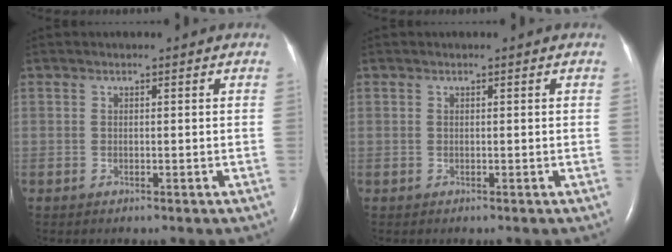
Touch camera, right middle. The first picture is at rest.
{"total": 0.0}